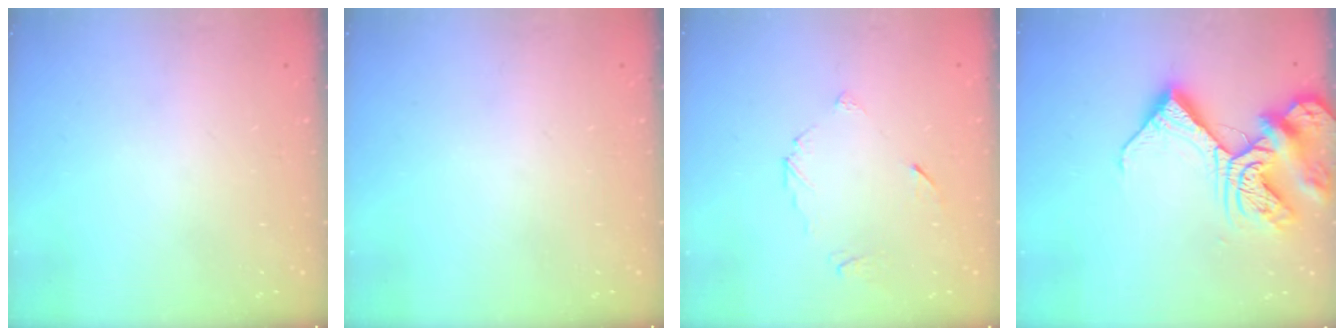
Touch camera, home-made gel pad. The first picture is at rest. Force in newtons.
{"total": 0.0}
{"total": 4.9, "press": 4.8, "slide": 0.6}
{"total": 14.8, "press": 14.7, "slide": 1.6}